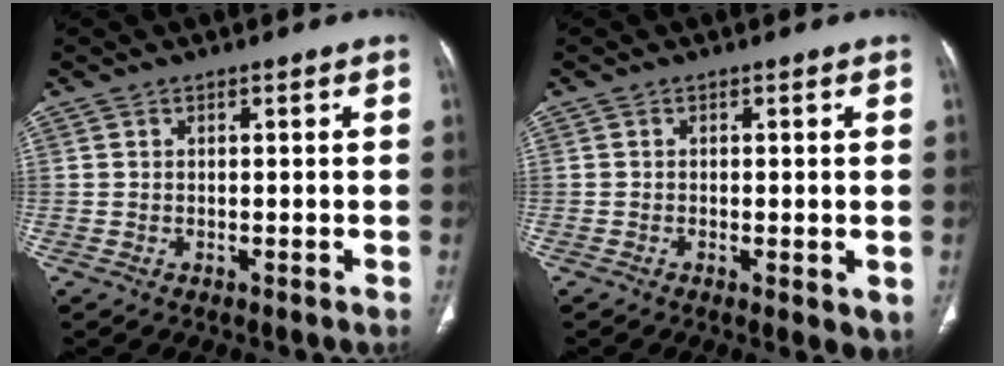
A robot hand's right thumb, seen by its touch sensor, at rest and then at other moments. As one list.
[{"total": 3.2, "force": [-0.6, 1.1, 3.0], "torque": [-0.043, -0.010, -0.010]}]